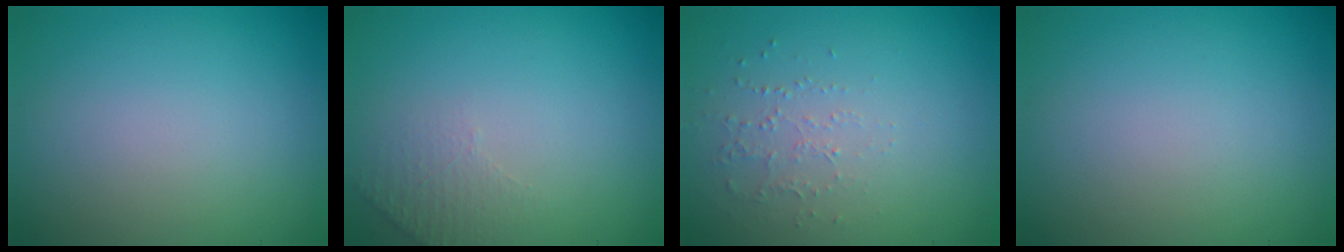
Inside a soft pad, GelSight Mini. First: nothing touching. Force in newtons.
{"total": 1.6, "press": 1.5, "slide": 0.4}
{"total": 1.0, "press": 0.6, "slide": 0.8}
{"total": 0.0}